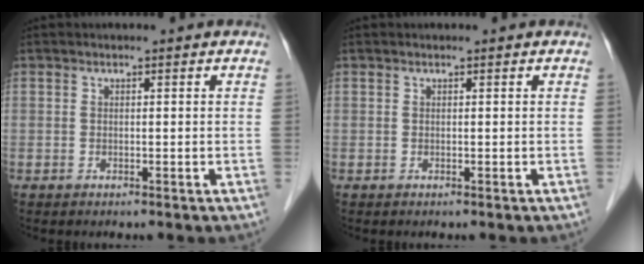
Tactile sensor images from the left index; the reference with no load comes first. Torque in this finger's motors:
{"motor_torque": [0.00, 0.00, 0.01, 0.00]}